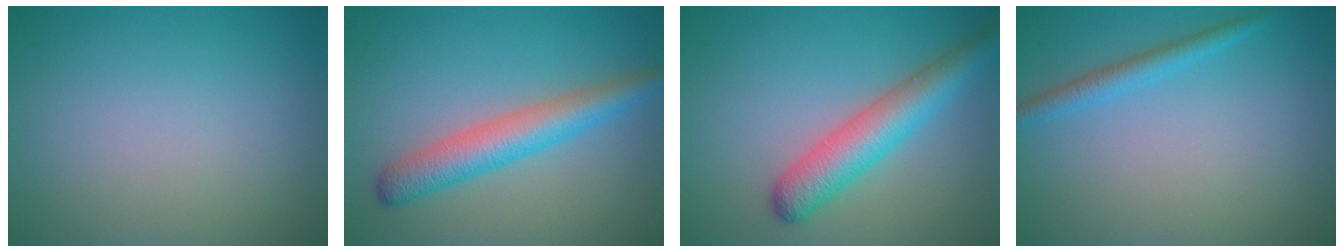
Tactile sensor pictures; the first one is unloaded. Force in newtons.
{"total": 4.6, "press": 4.6, "slide": 0.1}
{"total": 5.1, "press": 5.1, "slide": 0.2}
{"total": 2.0, "press": 2.0, "slide": 0.1}